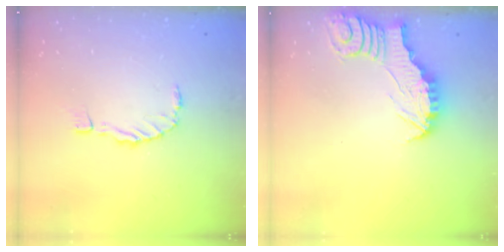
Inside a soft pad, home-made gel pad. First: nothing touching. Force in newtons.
{"total": 2.9, "press": 2.9, "slide": 0.3}